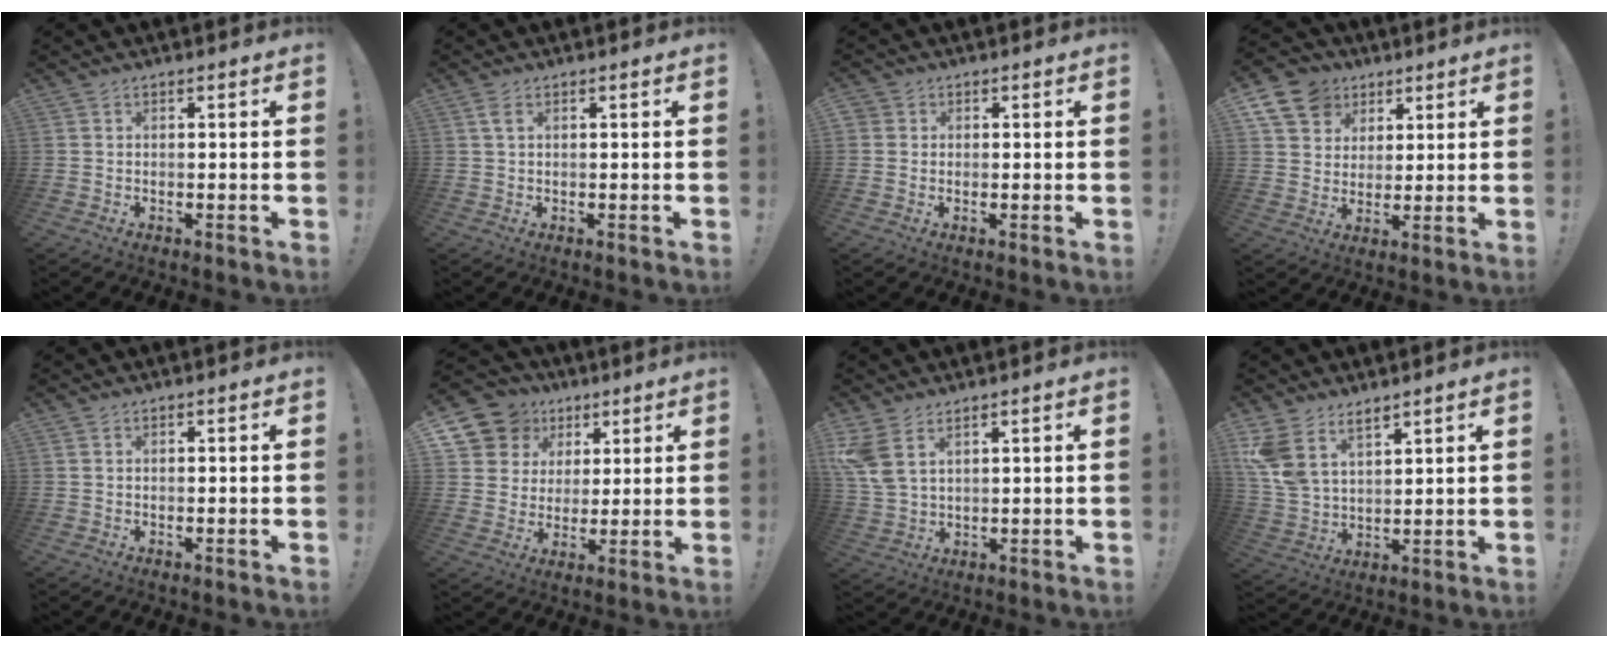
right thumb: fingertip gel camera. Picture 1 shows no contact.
{"total": 2.2, "force": [0.9, 0.9, 1.8], "torque": [-0.039, 0.003, 0.015]}
{"total": 1.6, "force": [0.7, 1.4, 0.3], "torque": [0.000, 0.001, 0.011]}
{"total": 12.9, "force": [6.5, 10.2, 4.5], "torque": [-0.074, -0.034, 0.131]}
{"total": 0.8, "force": [0.5, 0.4, 0.5], "torque": [-0.008, 0.000, 0.009]}
{"total": 12.1, "force": [5.8, 10.1, 3.2], "torque": [-0.054, -0.033, 0.123]}
{"total": 7.9, "force": [4.7, 4.1, 4.9], "torque": [-0.104, -0.020, 0.092]}
{"total": 10.7, "force": [7.5, 6.1, 4.7], "torque": [-0.110, -0.038, 0.150]}